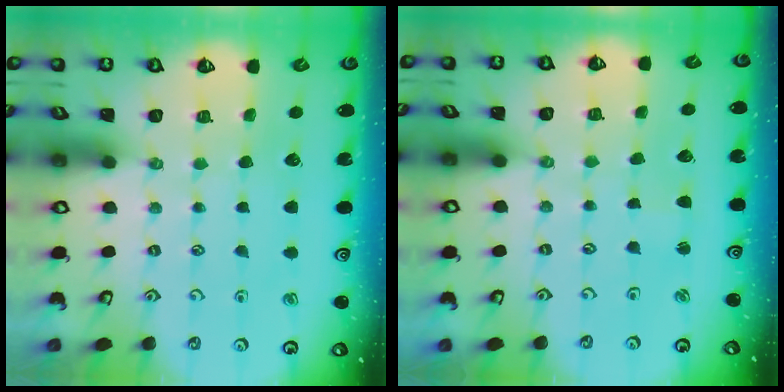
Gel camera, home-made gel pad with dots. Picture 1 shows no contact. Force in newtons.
{"total": 1.1, "press": 1.1, "slide": 0.1}